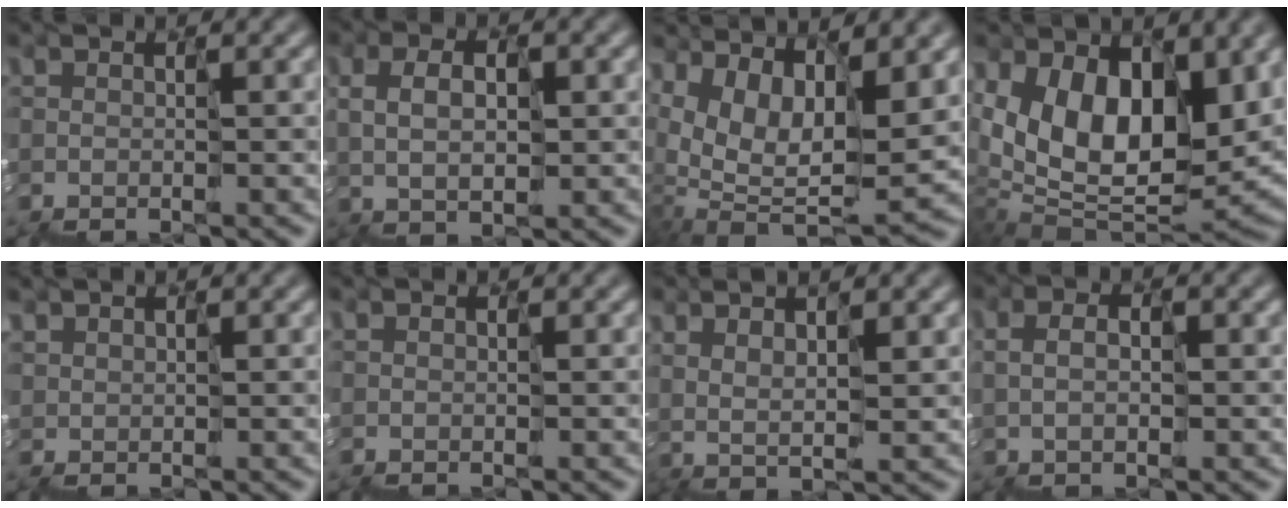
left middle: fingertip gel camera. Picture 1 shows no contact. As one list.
[{"total": 0.7, "force": [0.7, -0.1, 0.0], "torque": [-0.004, 0.010, 0.017]}, {"total": 7.2, "force": [3.3, 3.3, 5.5], "torque": [-0.119, -0.012, 0.084]}, {"total": 7.5, "force": [2.8, 4.4, 5.4], "torque": [-0.084, -0.018, 0.055]}, {"total": 0.9, "force": [0.6, 0.4, -0.4], "torque": [0.005, 0.003, 0.010]}, {"total": 0.0}, {"total": 1.5, "force": [0.8, -1.1, -0.5], "torque": [0.003, 0.008, 0.022]}, {"total": 1.0, "force": [0.2, -0.7, -0.6], "torque": [0.009, 0.004, 0.006]}]